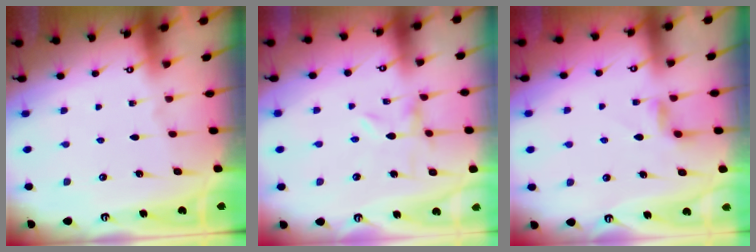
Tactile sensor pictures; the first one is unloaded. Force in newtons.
{"total": 0.0}
{"total": 3.7, "press": 3.7, "slide": 0.6}